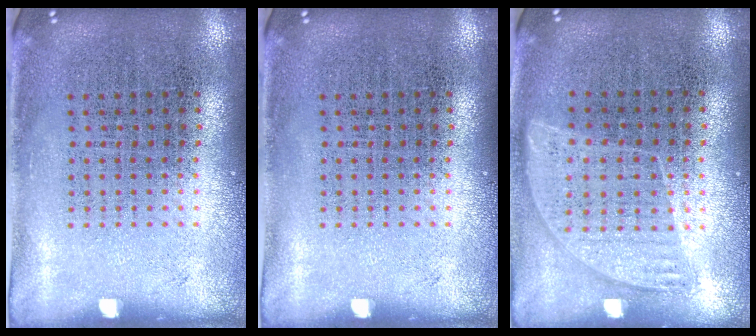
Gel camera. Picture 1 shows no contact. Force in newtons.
{"total": 0.0}
{"total": 0.9, "press": 0.8, "slide": 0.4}